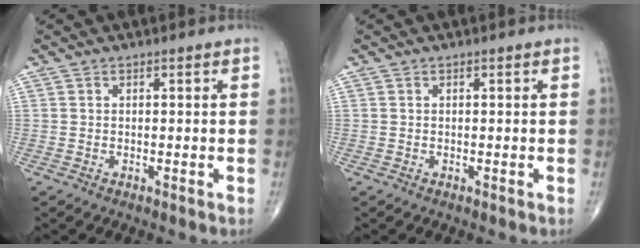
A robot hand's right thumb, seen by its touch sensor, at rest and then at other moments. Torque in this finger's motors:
{"motor_torque": [-0.05, 0.02, -0.01, 0.01, 0.02]}